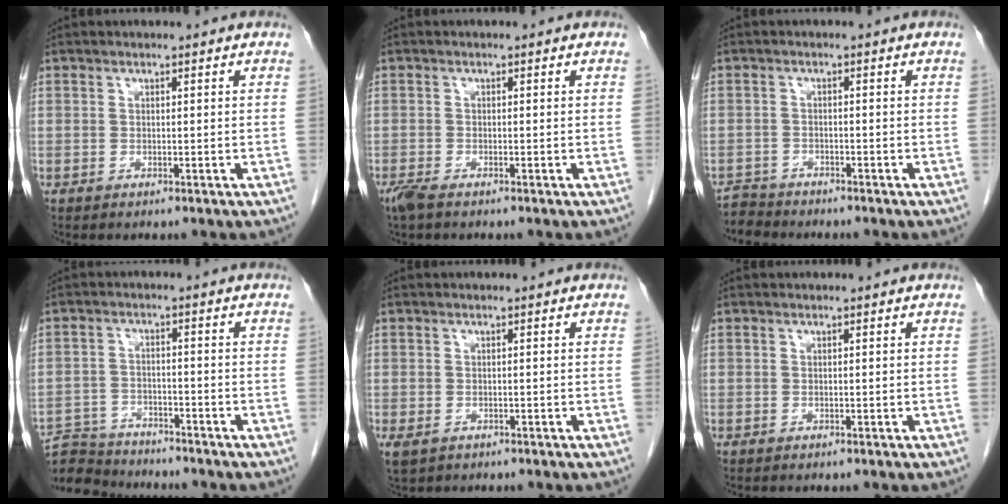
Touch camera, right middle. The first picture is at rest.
{"total": 2.3, "force": [-1.8, 0.6, 1.4], "torque": [-0.037, -0.008, -0.033]}
{"total": 3.1, "force": [-2.9, 0.5, -0.8], "torque": [0.015, -0.010, -0.055]}
{"total": 9.1, "force": [-8.9, 1.6, 0.8], "torque": [-0.016, 0.005, -0.153]}
{"total": 2.1, "force": [-1.0, 1.4, 1.2], "torque": [-0.028, -0.005, -0.009]}
{"total": 0.0}